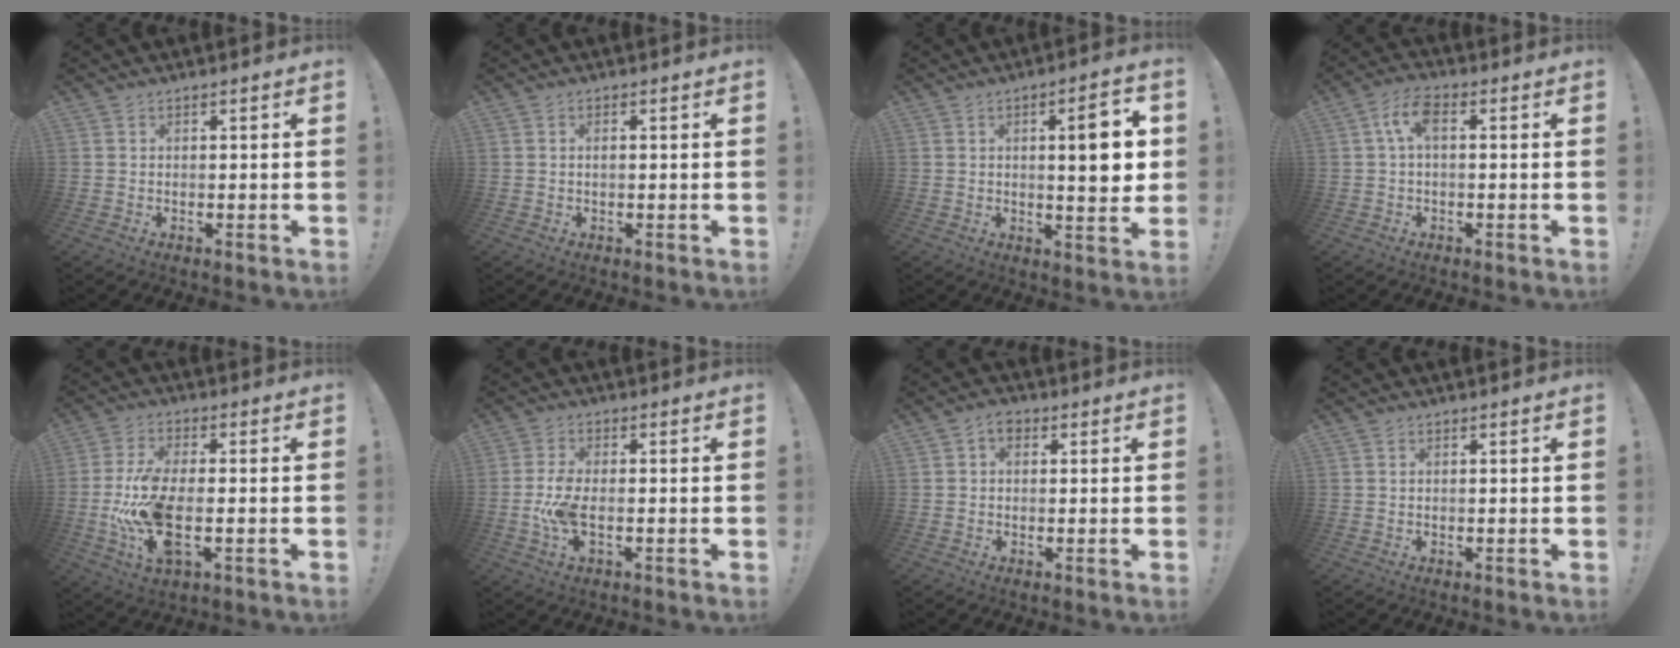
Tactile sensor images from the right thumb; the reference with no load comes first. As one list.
[{"total": 0.8, "force": [-0.2, 0.1, 0.7], "torque": [-0.016, 0.001, -0.002]}, {"total": 10.9, "force": [1.4, 2.7, 10.5], "torque": [-0.130, -0.009, 0.013]}, {"total": 6.3, "force": [1.1, 2.7, 5.6], "torque": [-0.118, 0.006, 0.020]}, {"total": 15.6, "force": [-3.1, 6.9, 13.7], "torque": [-0.274, -0.006, -0.050]}, {"total": 7.7, "force": [-1.9, 3.1, 6.7], "torque": [-0.150, -0.007, -0.033]}, {"total": 3.3, "force": [0.8, 2.3, 2.2], "torque": [-0.027, -0.001, 0.013]}, {"total": 0.0}]